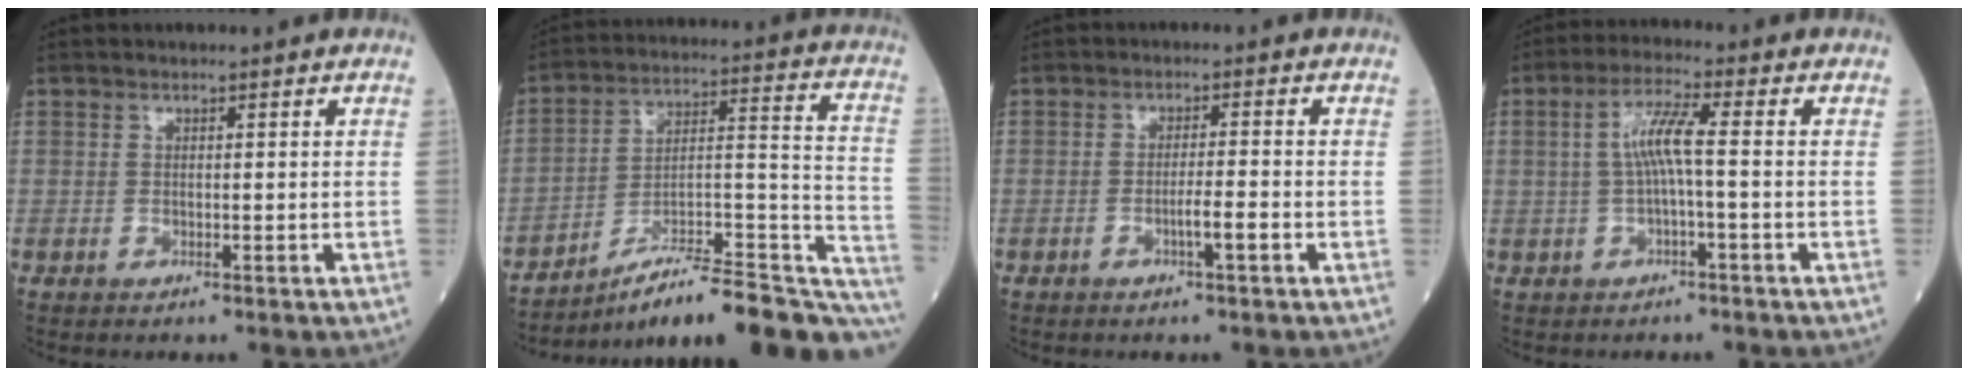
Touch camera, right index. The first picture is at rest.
{"total": 23.8, "force": [-19.2, 3.2, 13.7], "torque": [-0.121, 0.036, -0.284]}
{"total": 2.8, "force": [-1.2, -0.1, 2.6], "torque": [-0.042, 0.000, -0.023]}
{"total": 5.3, "force": [-0.1, 0.2, 5.2], "torque": [-0.104, 0.014, -0.001]}